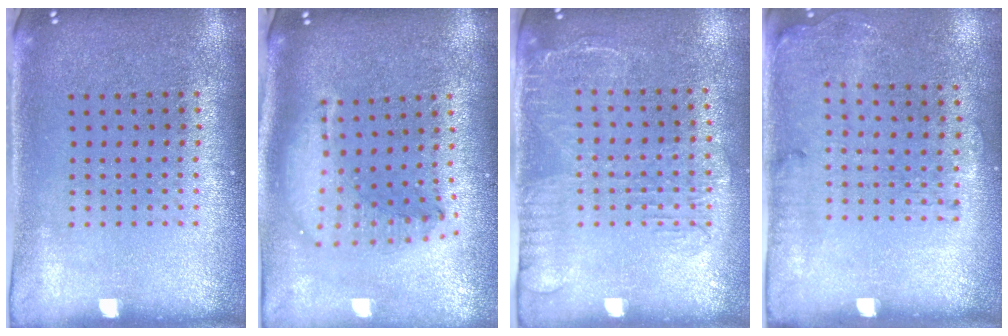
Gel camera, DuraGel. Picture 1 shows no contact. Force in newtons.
{"total": 1.6, "press": 1.4, "slide": 0.7}
{"total": 1.6, "press": 1.2, "slide": 1.1}
{"total": 1.7, "press": 1.2, "slide": 1.2}